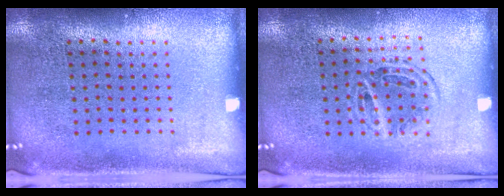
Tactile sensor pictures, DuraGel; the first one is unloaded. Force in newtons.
{"total": 1.0, "press": 0.9, "slide": 0.4}